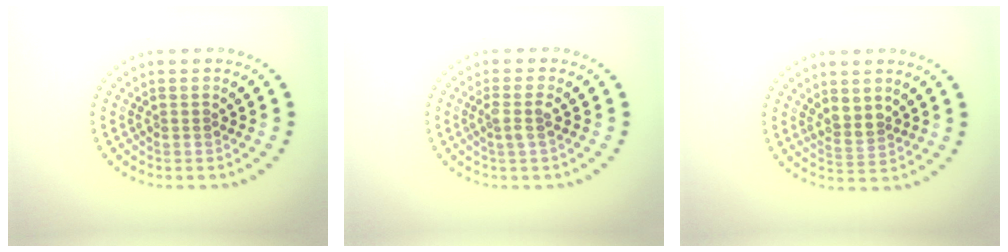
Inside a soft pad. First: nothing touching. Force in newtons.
{"total": 1.6, "press": 1.2, "slide": 1.0}
{"total": 2.1, "press": 1.8, "slide": 1.1}